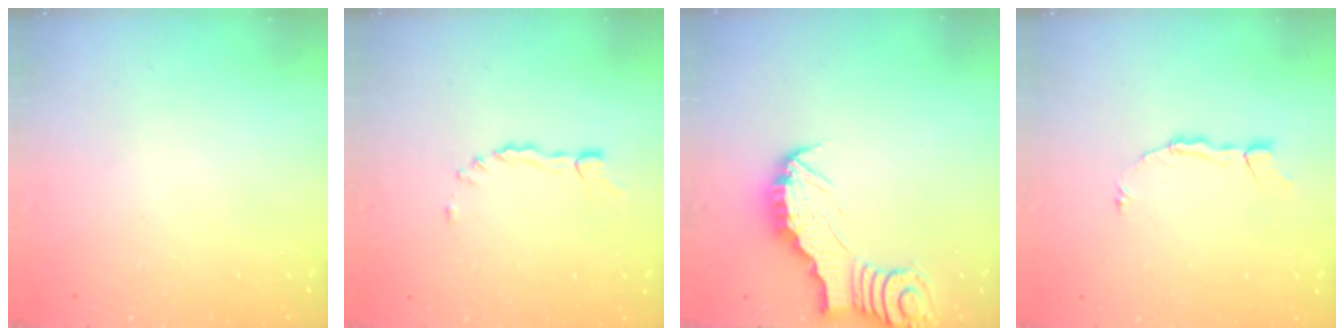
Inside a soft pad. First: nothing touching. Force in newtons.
{"total": 2.3, "press": 2.3, "slide": 0.2}
{"total": 2.9, "press": 2.9, "slide": 0.3}
{"total": 3.5, "press": 3.5, "slide": 0.3}